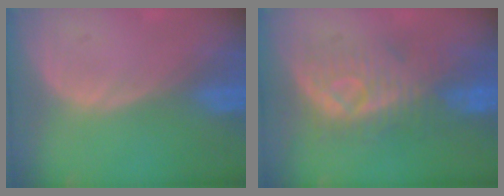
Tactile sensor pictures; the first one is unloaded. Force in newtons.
{"total": 8.5, "press": 8.4, "slide": 0.9}